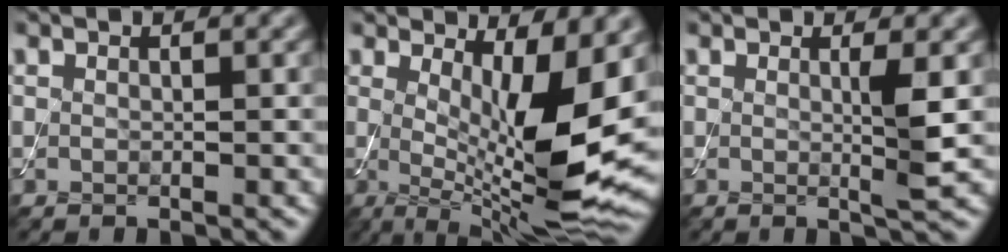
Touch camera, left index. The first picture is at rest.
{"total": 11.5, "force": [1.0, 3.3, 11.0], "torque": [-0.165, -0.025, 0.022]}
{"total": 2.4, "force": [0.2, 0.3, 2.4], "torque": [-0.039, -0.006, -0.002]}